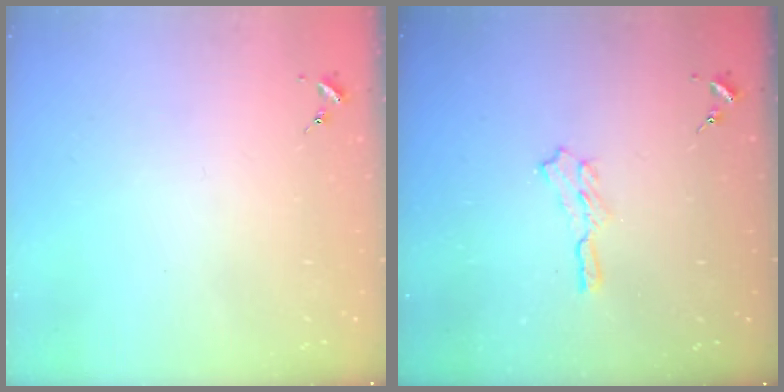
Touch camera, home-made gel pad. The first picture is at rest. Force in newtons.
{"total": 5.5, "press": 5.5, "slide": 0.6}